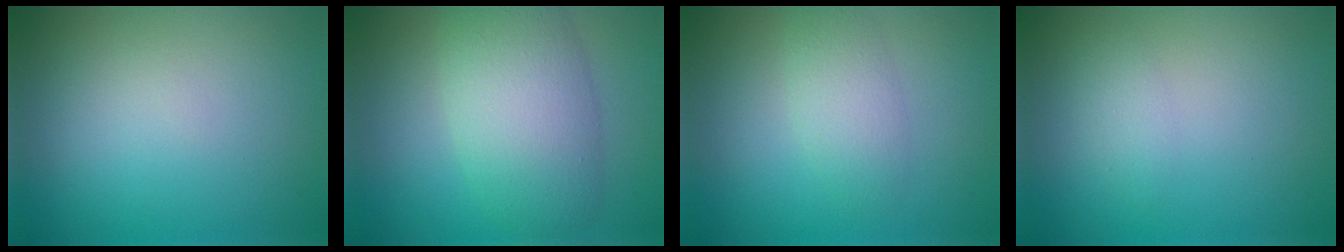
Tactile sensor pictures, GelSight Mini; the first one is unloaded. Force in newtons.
{"total": 7.0, "press": 7.0, "slide": 0.1}
{"total": 2.4, "press": 2.4, "slide": 0.2}
{"total": 1.2, "press": 1.2, "slide": 0.1}